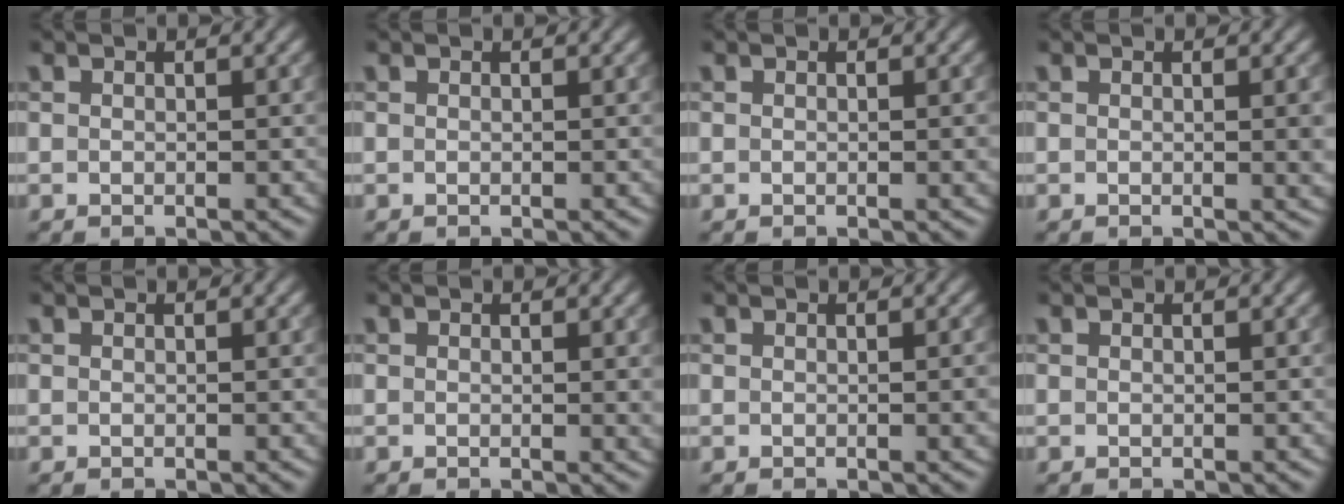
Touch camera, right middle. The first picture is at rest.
{"total": 0.0}
{"total": 0.7, "force": [0.0, 0.1, 0.7], "torque": [-0.007, -0.001, 0.000]}
{"total": 1.3, "force": [0.1, 0.2, 1.3], "torque": [-0.015, -0.002, -0.001]}
{"total": 0.0}
{"total": 0.9, "force": [0.3, 0.1, 0.8], "torque": [-0.006, -0.002, 0.004]}
{"total": 1.1, "force": [-0.1, 0.2, 1.0], "torque": [-0.012, 0.000, 0.000]}
{"total": 0.0}